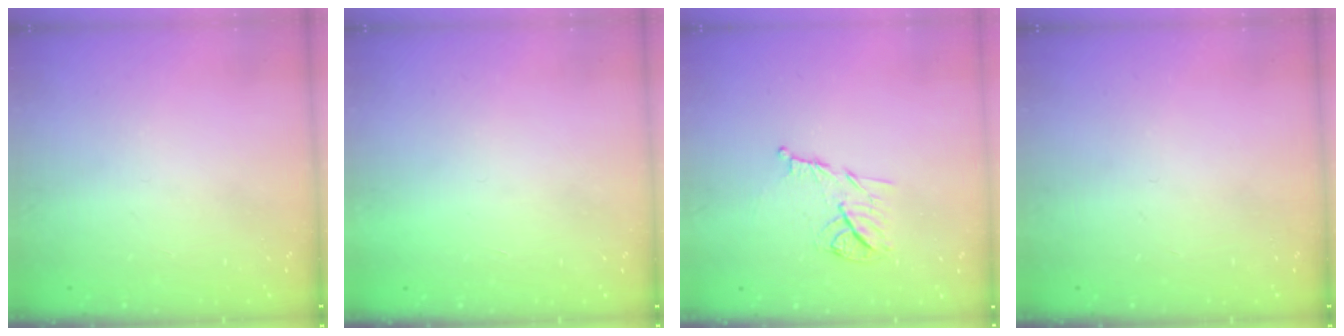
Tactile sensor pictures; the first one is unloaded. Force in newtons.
{"total": 1.6, "press": 1.6, "slide": 0.1}
{"total": 8.6, "press": 8.6, "slide": 0.7}
{"total": 0.0}